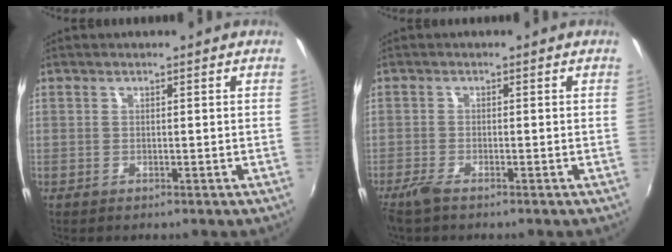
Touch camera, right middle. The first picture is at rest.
{"total": 2.6, "force": [-2.0, 0.4, 1.6], "torque": [-0.043, -0.007, -0.042]}